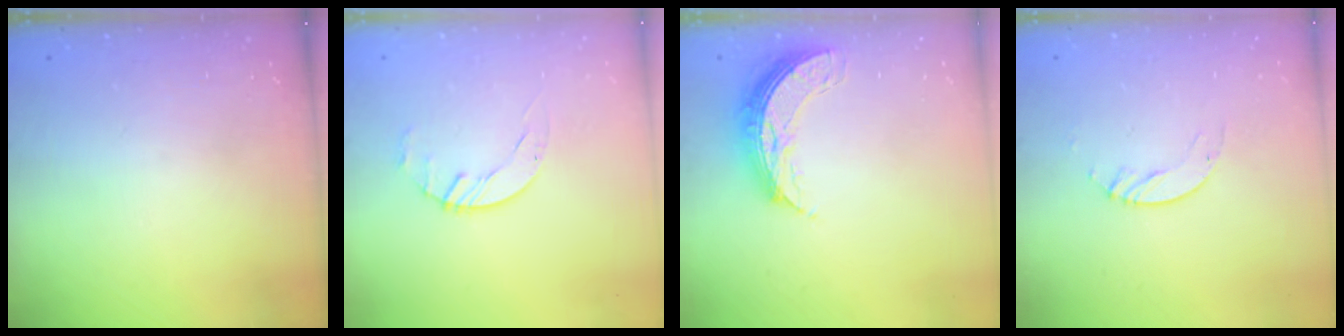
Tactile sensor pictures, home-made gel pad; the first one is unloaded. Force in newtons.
{"total": 1.4, "press": 1.4, "slide": 0.2}
{"total": 7.9, "press": 7.8, "slide": 0.8}
{"total": 3.1, "press": 3.1, "slide": 0.3}